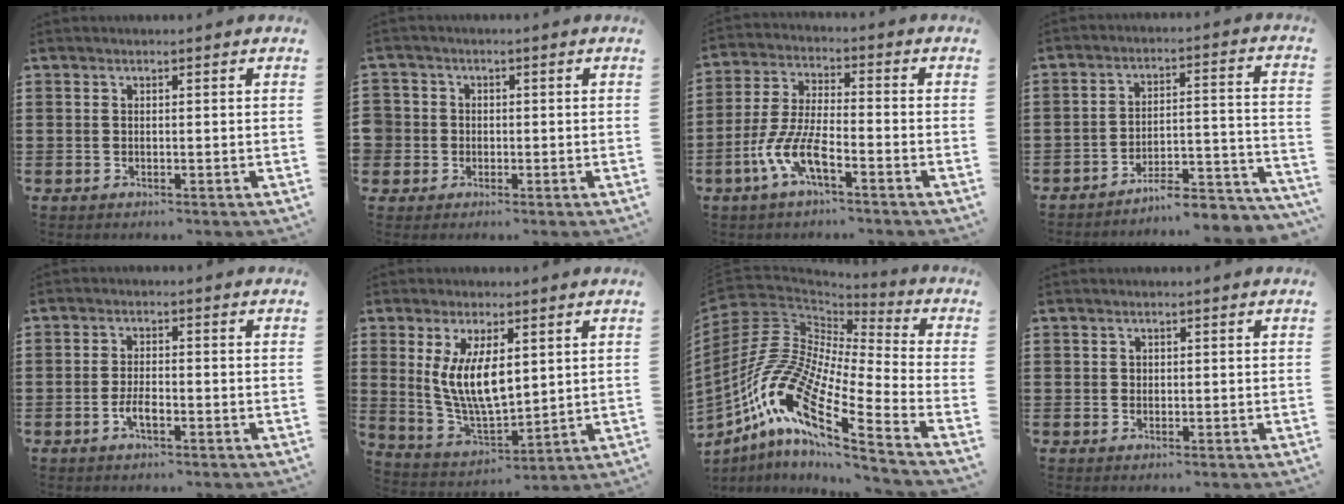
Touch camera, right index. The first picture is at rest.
{"total": 2.6, "force": [-0.8, 2.5, 0.1], "torque": [-0.023, 0.005, -0.024]}
{"total": 8.0, "force": [-4.8, 1.8, 6.2], "torque": [-0.163, -0.018, -0.098]}
{"total": 6.4, "force": [-6.0, 0.7, 2.1], "torque": [-0.030, 0.005, -0.119]}
{"total": 3.1, "force": [-1.7, 0.9, 2.4], "torque": [-0.048, -0.002, -0.033]}
{"total": 8.8, "force": [1.8, 3.6, 7.9], "torque": [-0.167, -0.001, 0.031]}
{"total": 14.4, "force": [-8.2, 4.1, 11.1], "torque": [-0.274, -0.020, -0.177]}
{"total": 0.6, "force": [0.2, 0.6, 0.0], "torque": [-0.002, 0.004, 0.003]}